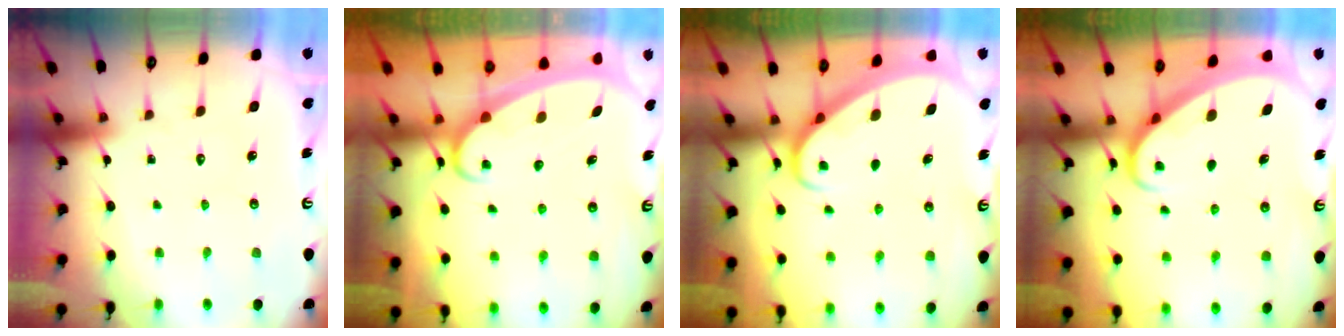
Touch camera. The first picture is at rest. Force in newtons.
{"total": 2.4, "press": 2.4, "slide": 0.3}
{"total": 2.7, "press": 2.7, "slide": 0.2}
{"total": 2.8, "press": 2.8, "slide": 0.2}